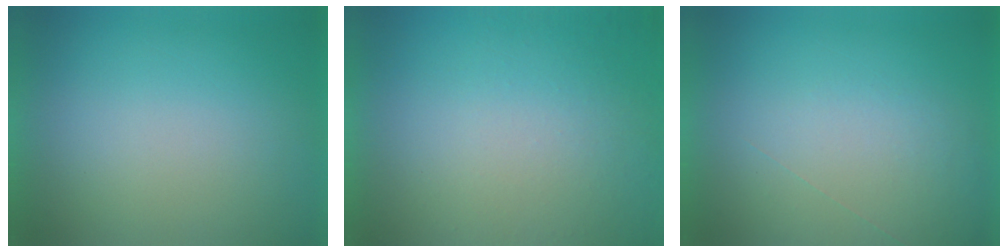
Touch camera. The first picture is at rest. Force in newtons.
{"total": 7.1}
{"total": 1.0}